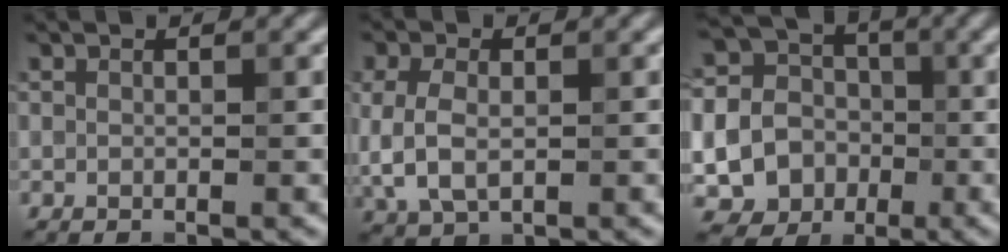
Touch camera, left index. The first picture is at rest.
{"total": 3.9, "force": [0.0, 2.5, 3.0], "torque": [-0.075, 0.004, 0.000]}
{"total": 18.9, "force": [-3.4, 17.5, 6.4], "torque": [-0.192, -0.003, -0.087]}